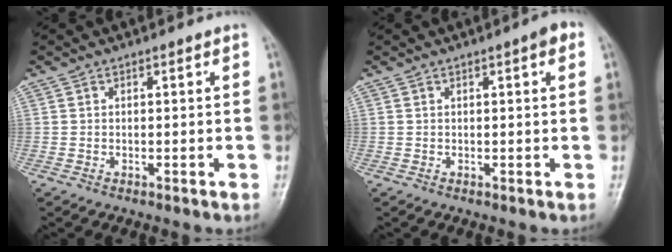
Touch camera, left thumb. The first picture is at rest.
{"total": 2.2, "force": [0.9, 0.5, 1.9], "torque": [-0.021, 0.004, 0.009]}